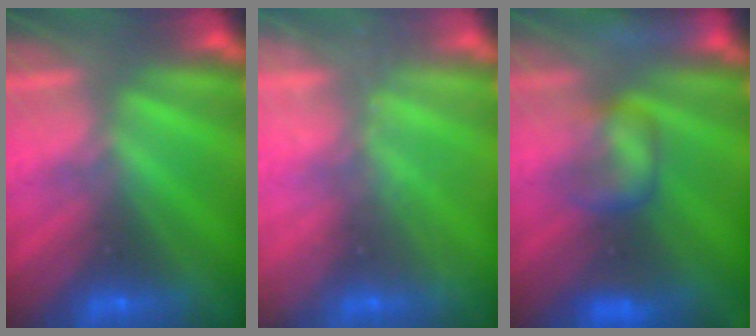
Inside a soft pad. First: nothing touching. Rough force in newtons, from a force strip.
{"total": 1.4}
{"total": 7.5}